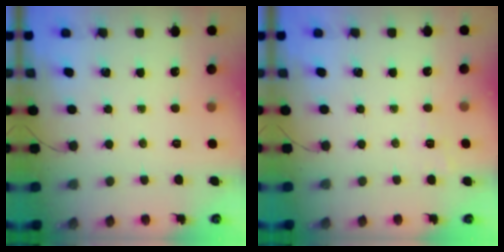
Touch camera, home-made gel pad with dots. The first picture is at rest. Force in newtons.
{"total": 1.8, "press": 1.1, "slide": 1.4}